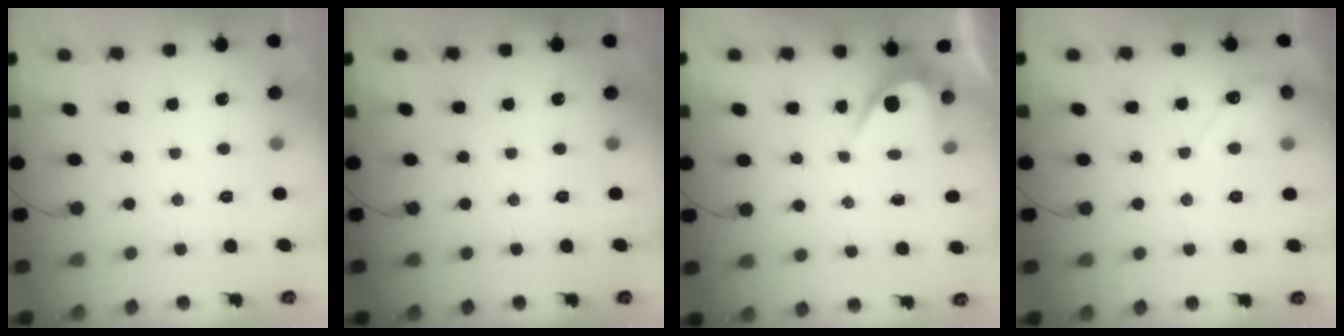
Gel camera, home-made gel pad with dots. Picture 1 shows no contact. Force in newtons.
{"total": 0.0}
{"total": 4.1, "press": 4.1, "slide": 0.2}
{"total": 4.0, "press": 3.9, "slide": 0.3}